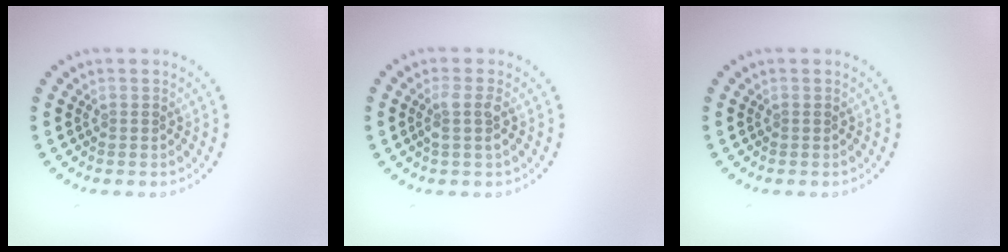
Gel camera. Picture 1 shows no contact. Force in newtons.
{"total": 1.7, "press": 1.4, "slide": 1.0}
{"total": 0.0}